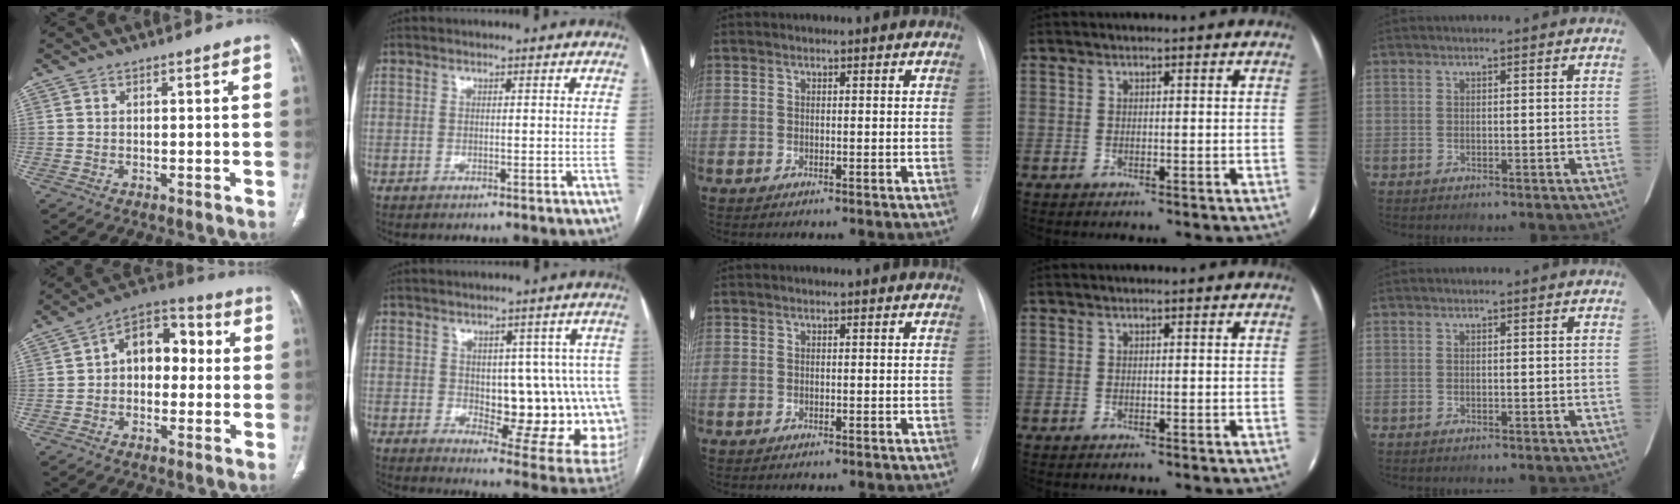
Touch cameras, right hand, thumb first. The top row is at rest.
{"thumb": {"total": 11.2, "force": [0.9, 7.6, 8.2], "torque": [-0.084, 0.036, 0.000]}, "index": {"total": 15.9, "force": [-0.8, 7.3, 14.1], "torque": [-0.126, 0.011, 0.013]}}